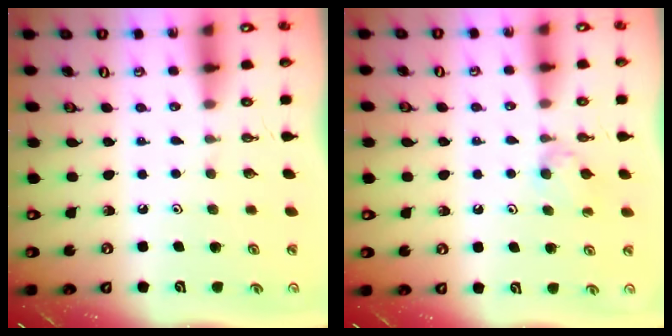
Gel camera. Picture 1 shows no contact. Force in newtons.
{"total": 5.0, "press": 4.9, "slide": 0.8}